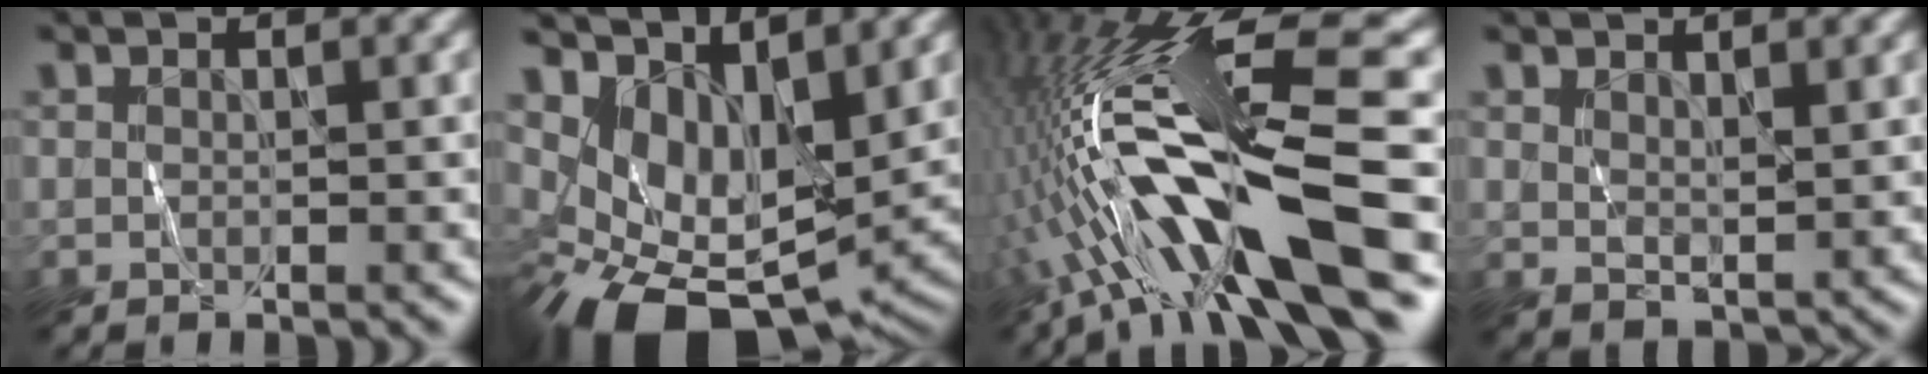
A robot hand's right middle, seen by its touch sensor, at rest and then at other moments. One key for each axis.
{"total": 9.4, "fx": 0.0, "fy": 5.8, "fz": 7.5, "tx": -0.131, "ty": -0.032, "tz": 0.019}
{"total": 15.9, "fx": -4.5, "fy": 2.8, "fz": 15.0, "tx": -0.275, "ty": 0.029, "tz": -0.066}
{"total": 2.2, "fx": 1.5, "fy": 1.0, "fz": 1.3, "tx": -0.027, "ty": -0.008, "tz": 0.034}